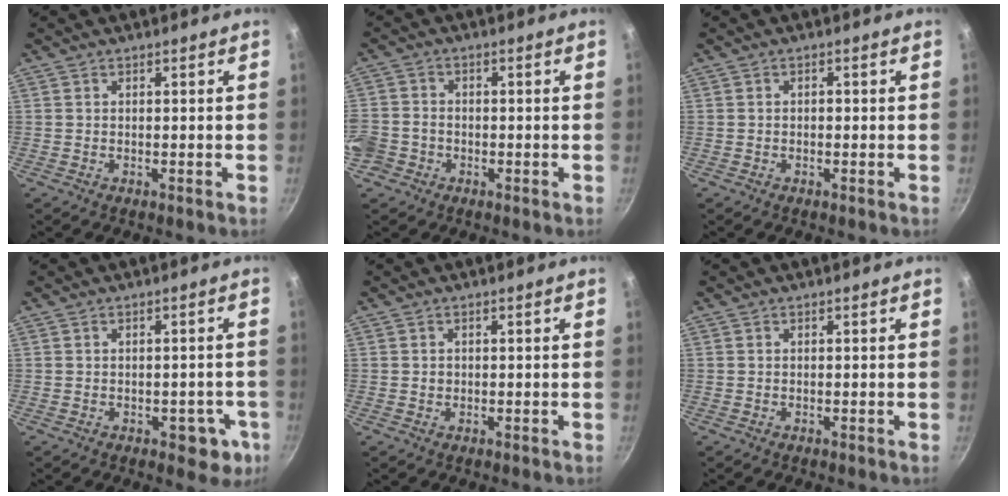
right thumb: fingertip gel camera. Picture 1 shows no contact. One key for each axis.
{"total": 9.7, "fx": -3.4, "fy": 8.2, "fz": 4.0, "tx": -0.103, "ty": 0.031, "tz": -0.069}
{"total": 0.8, "fx": -0.3, "fy": 0.5, "fz": 0.5, "tx": -0.007, "ty": 0.005, "tz": -0.003}
{"total": 5.5, "fx": -1.9, "fy": 3.5, "fz": 3.9, "tx": -0.014, "ty": 0.018, "tz": -0.014}
{"total": 0.7, "fx": 0.0, "fy": 0.7, "fz": 0.2, "tx": -0.001, "ty": 0.002, "tz": 0.000}
{"total": 0.0}